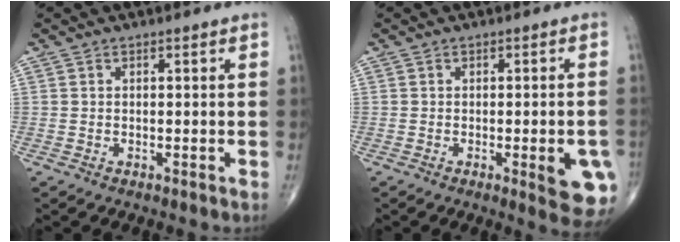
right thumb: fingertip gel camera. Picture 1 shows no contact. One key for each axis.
{"total": 8.7, "fx": -2.6, "fy": 2.3, "fz": 8.0, "tx": -0.079, "ty": -0.005, "tz": -0.025}